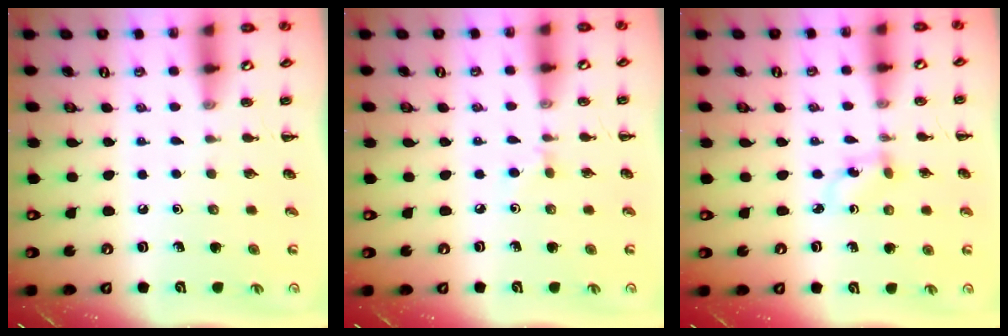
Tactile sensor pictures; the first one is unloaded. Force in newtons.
{"total": 3.1, "press": 2.8, "slide": 1.3}
{"total": 2.2, "press": 2.0, "slide": 1.0}